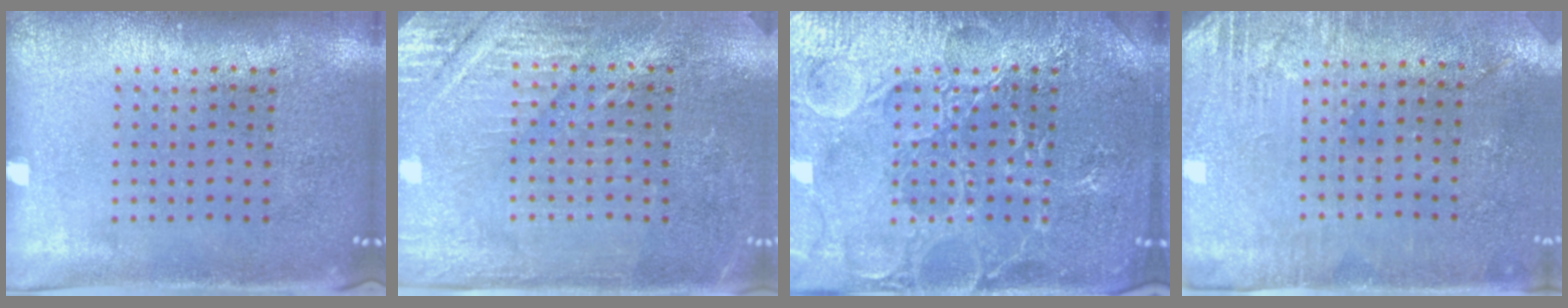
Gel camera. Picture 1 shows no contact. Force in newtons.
{"total": 2.9, "press": 2.9, "slide": 0.2}
{"total": 4.7, "press": 4.6, "slide": 0.6}
{"total": 2.8, "press": 2.5, "slide": 1.2}